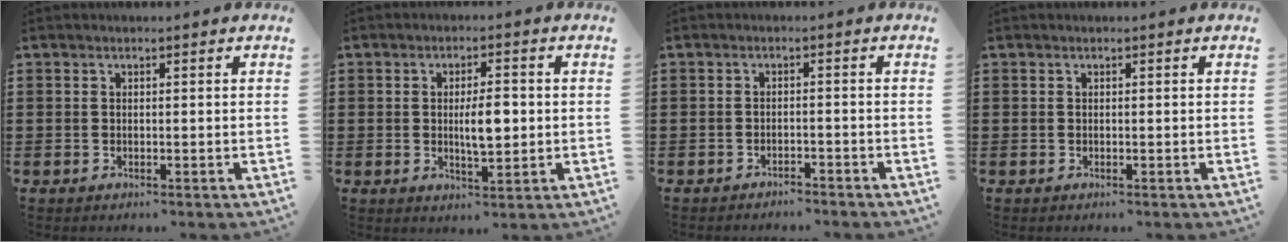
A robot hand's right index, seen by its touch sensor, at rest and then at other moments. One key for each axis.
{"total": 5.3, "fx": 0.0, "fy": 1.7, "fz": 5.0, "tx": -0.075, "ty": -0.005, "tz": -0.003}
{"total": 1.8, "fx": -1.8, "fy": 0.0, "fz": 0.1, "tx": -0.007, "ty": 0.000, "tz": -0.039}
{"total": 0.0}